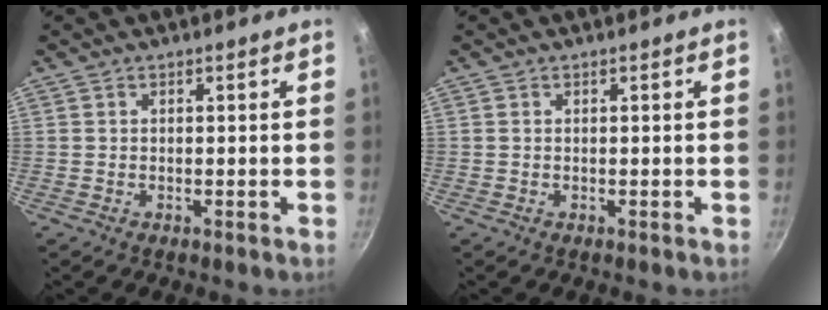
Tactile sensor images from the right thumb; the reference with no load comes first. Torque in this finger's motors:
{"motor_torque": [-0.28, -0.01, -0.13, 0.21, -0.02]}